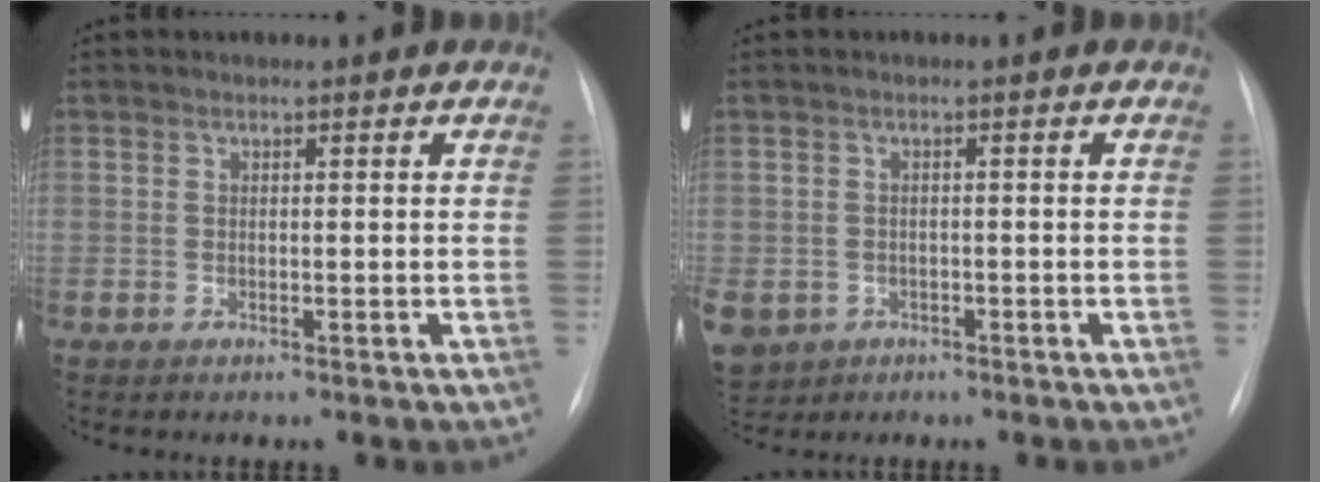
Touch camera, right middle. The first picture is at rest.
{"total": 9.6, "force": [-4.6, 7.9, 3.1], "torque": [-0.099, -0.002, -0.063]}